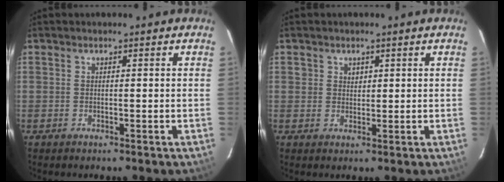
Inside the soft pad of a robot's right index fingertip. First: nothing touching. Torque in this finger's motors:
{"motor_torque": [-0.01, 0.02, 0.03, 0.01]}